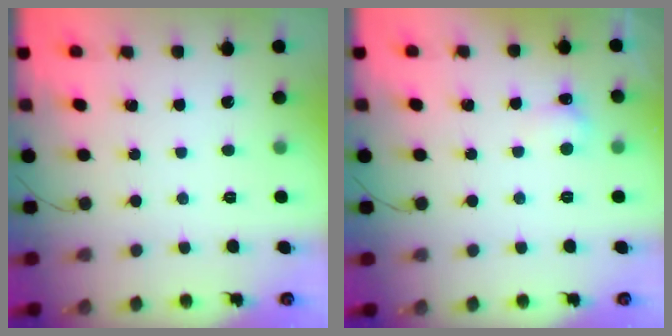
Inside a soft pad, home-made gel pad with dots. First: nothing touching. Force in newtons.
{"total": 3.9, "press": 3.7, "slide": 1.3}